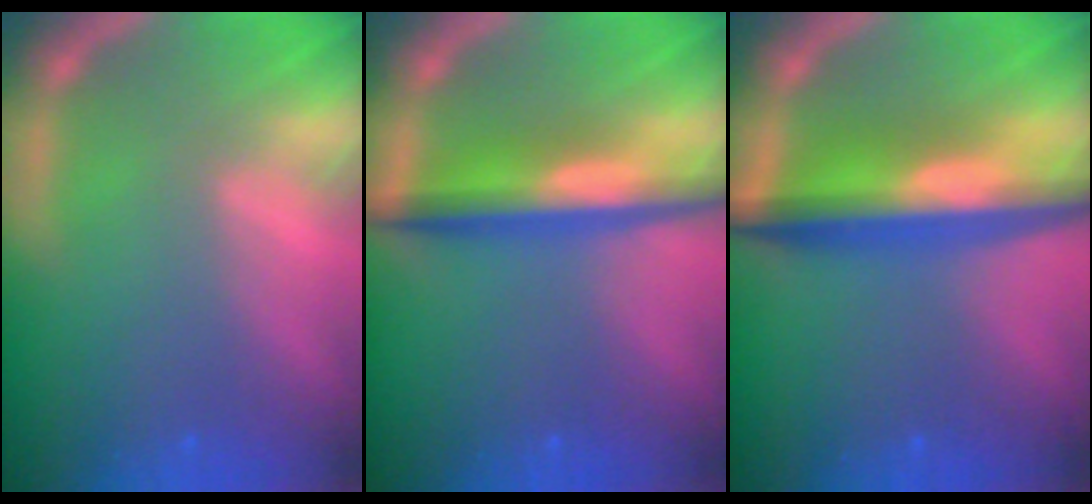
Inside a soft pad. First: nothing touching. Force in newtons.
{"total": 5.5}
{"total": 7.5}